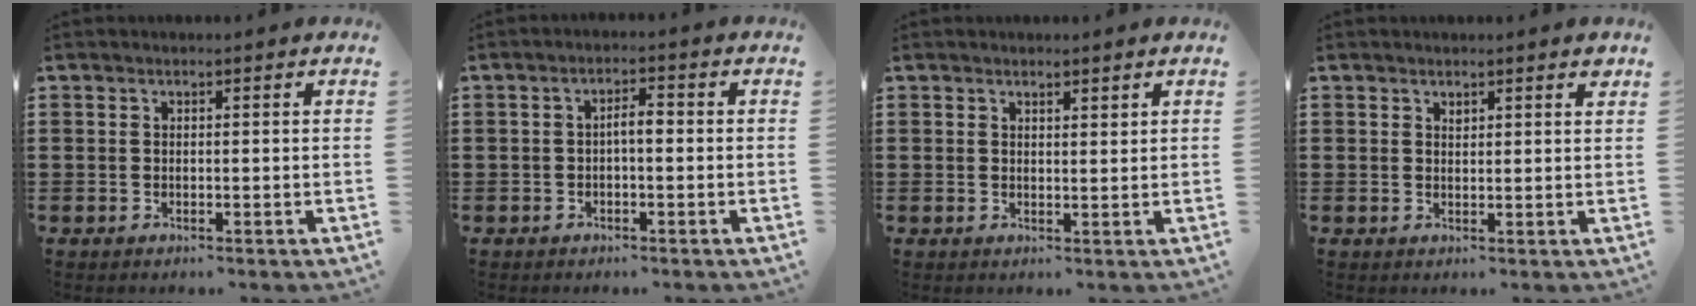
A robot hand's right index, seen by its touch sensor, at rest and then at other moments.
{"total": 2.3, "force": [-0.5, 0.7, 2.2], "torque": [-0.041, 0.005, -0.012]}
{"total": 1.3, "force": [1.2, 0.4, 0.3], "torque": [-0.008, 0.003, 0.022]}
{"total": 1.1, "force": [0.9, 0.4, 0.4], "torque": [0.007, -0.005, 0.013]}